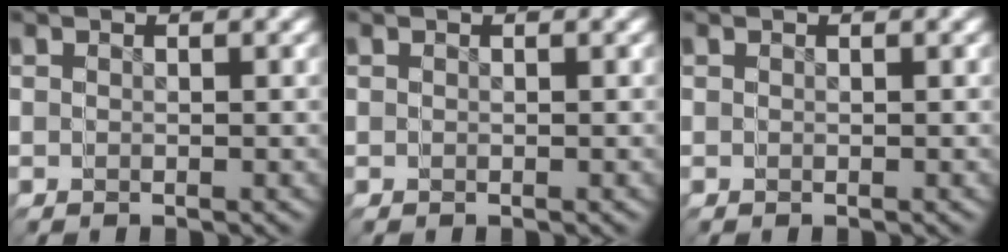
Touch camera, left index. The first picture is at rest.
{"total": 0.0}
{"total": 0.0}